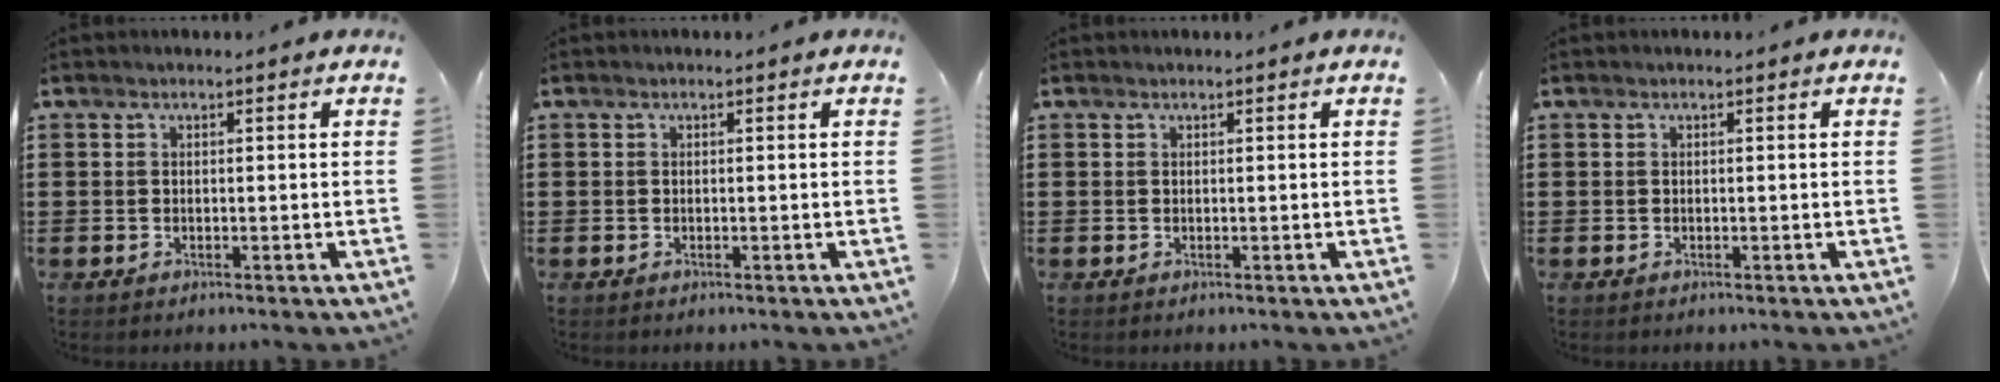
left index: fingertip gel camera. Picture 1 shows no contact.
{"total": 0.0}
{"total": 0.0}
{"total": 0.0}